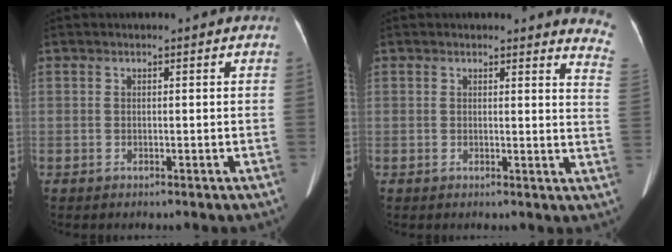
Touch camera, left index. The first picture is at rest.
{"total": 7.8, "force": [7.5, 0.8, 1.8], "torque": [0.004, -0.062, 0.042]}